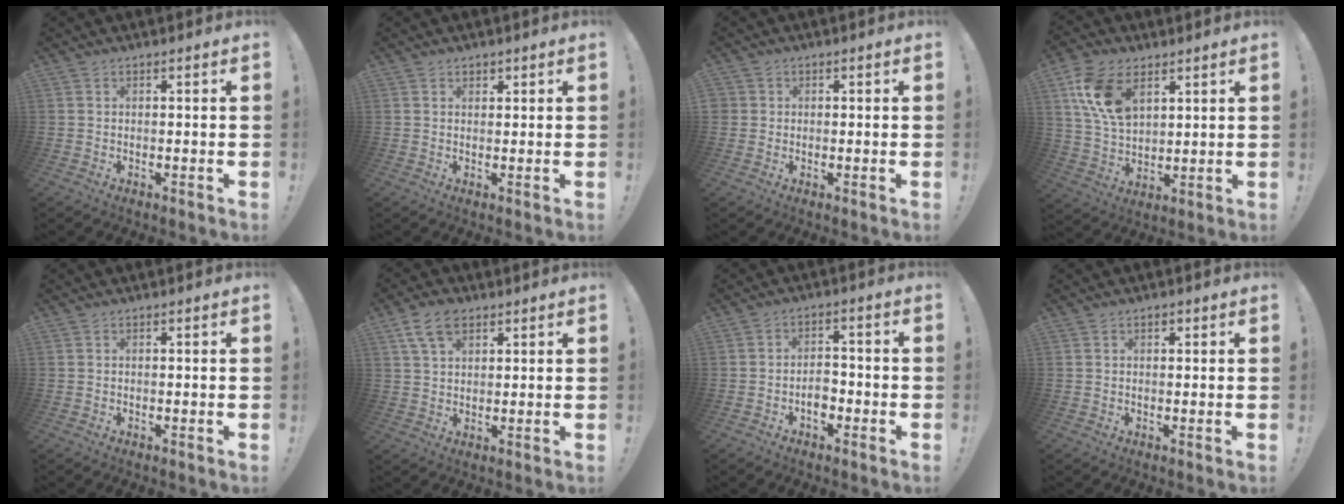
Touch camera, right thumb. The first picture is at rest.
{"total": 1.0, "force": [0.6, 0.7, 0.0], "torque": [0.012, -0.007, 0.010]}
{"total": 1.9, "force": [0.1, 1.9, 0.2], "torque": [-0.002, 0.004, 0.003]}
{"total": 13.9, "force": [6.7, 8.5, 8.6], "torque": [-0.174, -0.013, 0.129]}
{"total": 0.0}
{"total": 8.0, "force": [4.4, 4.6, 4.8], "torque": [-0.083, -0.008, 0.084]}
{"total": 5.2, "force": [-2.1, 3.3, 3.3], "torque": [-0.041, 0.007, -0.039]}
{"total": 0.8, "force": [0.4, 0.6, 0.4], "torque": [-0.004, 0.000, 0.007]}